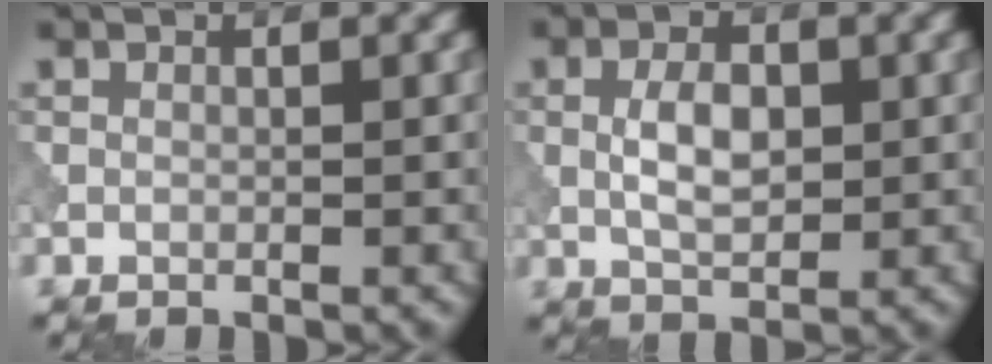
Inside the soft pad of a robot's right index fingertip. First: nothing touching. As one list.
[{"total": 3.8, "force": [0.0, 2.0, 3.2], "torque": [-0.070, 0.002, 0.003]}]